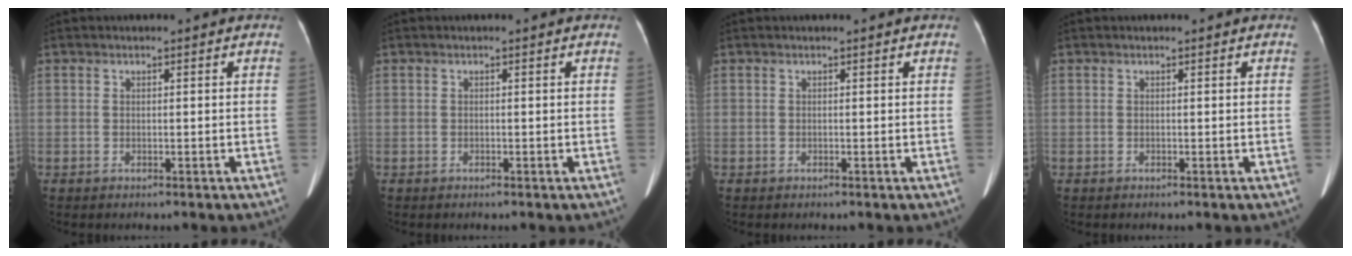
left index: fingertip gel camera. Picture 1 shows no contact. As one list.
[{"total": 0.0}, {"total": 0.5, "force": [0.5, 0.1, 0.1], "torque": [-0.007, 0.013, 0.003]}, {"total": 0.0}]